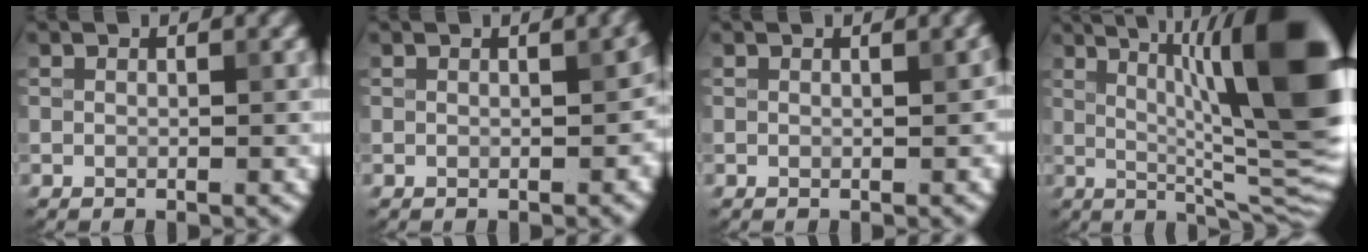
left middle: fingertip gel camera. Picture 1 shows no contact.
{"total": 2.2, "force": [0.3, 1.0, 1.9], "torque": [-0.016, 0.007, 0.012]}
{"total": 0.9, "force": [0.2, 0.2, 0.8], "torque": [-0.002, 0.006, 0.009]}
{"total": 15.0, "force": [3.4, 3.7, 14.1], "torque": [-0.186, 0.011, 0.065]}